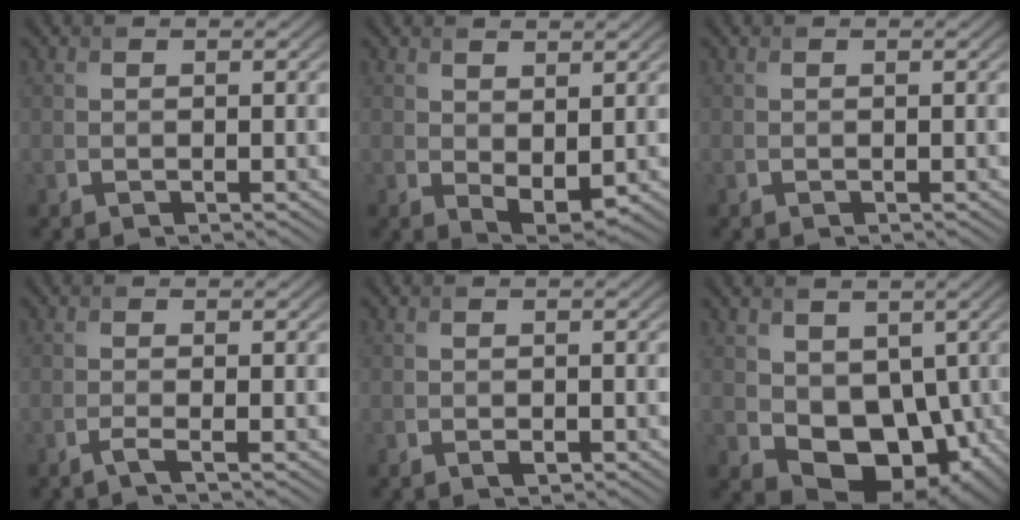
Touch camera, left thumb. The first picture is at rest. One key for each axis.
{"total": 2.9, "fx": 0.7, "fy": 1.6, "fz": 2.3, "tx": -0.046, "ty": -0.011, "tz": 0.020}
{"total": 0.0}
{"total": 1.4, "fx": -0.7, "fy": 0.2, "fz": 1.2, "tx": -0.020, "ty": 0.001, "tz": -0.024}
{"total": 0.7, "fx": -0.4, "fy": 0.3, "fz": 0.5, "tx": -0.007, "ty": -0.002, "tz": -0.005}
{"total": 8.5, "fx": 0.1, "fy": 6.3, "fz": 5.6, "tx": -0.101, "ty": -0.028, "tz": 0.010}